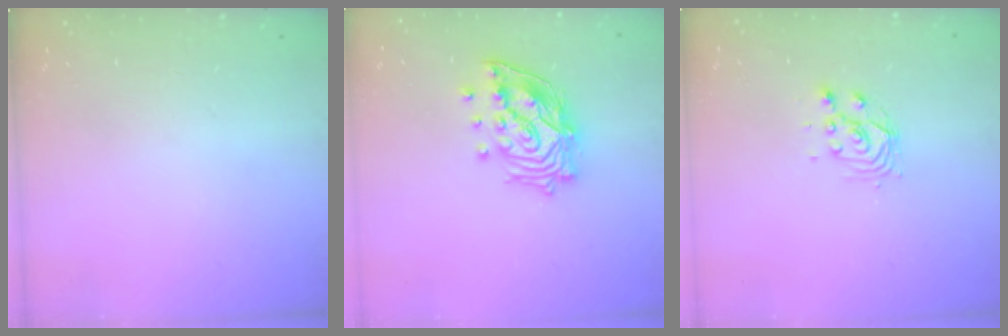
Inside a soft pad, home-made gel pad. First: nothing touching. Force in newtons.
{"total": 16.3, "press": 16.2, "slide": 2.1}
{"total": 4.4, "press": 4.4, "slide": 0.2}